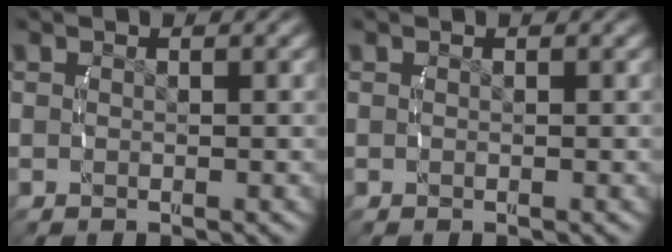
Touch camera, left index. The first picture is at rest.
{"total": 0.0}